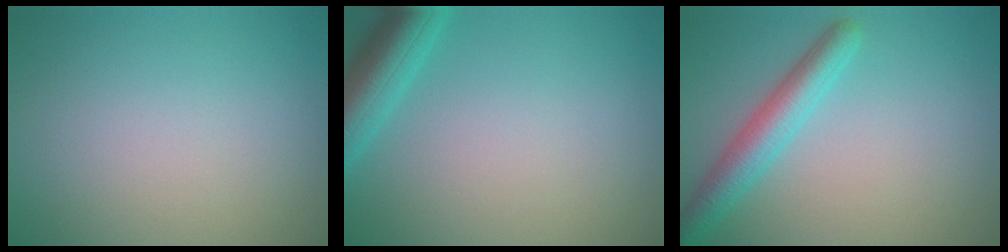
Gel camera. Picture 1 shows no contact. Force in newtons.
{"total": 4.6, "press": 4.6, "slide": 0.3}
{"total": 3.8, "press": 3.8, "slide": 0.2}